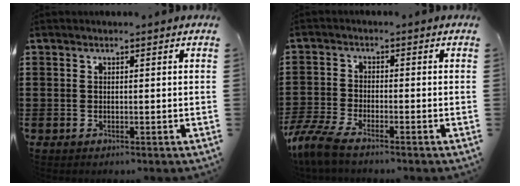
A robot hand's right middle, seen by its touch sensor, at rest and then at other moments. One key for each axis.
{"total": 5.0, "fx": -4.2, "fy": 0.6, "fz": 2.5, "tx": -0.082, "ty": -0.018, "tz": -0.091}